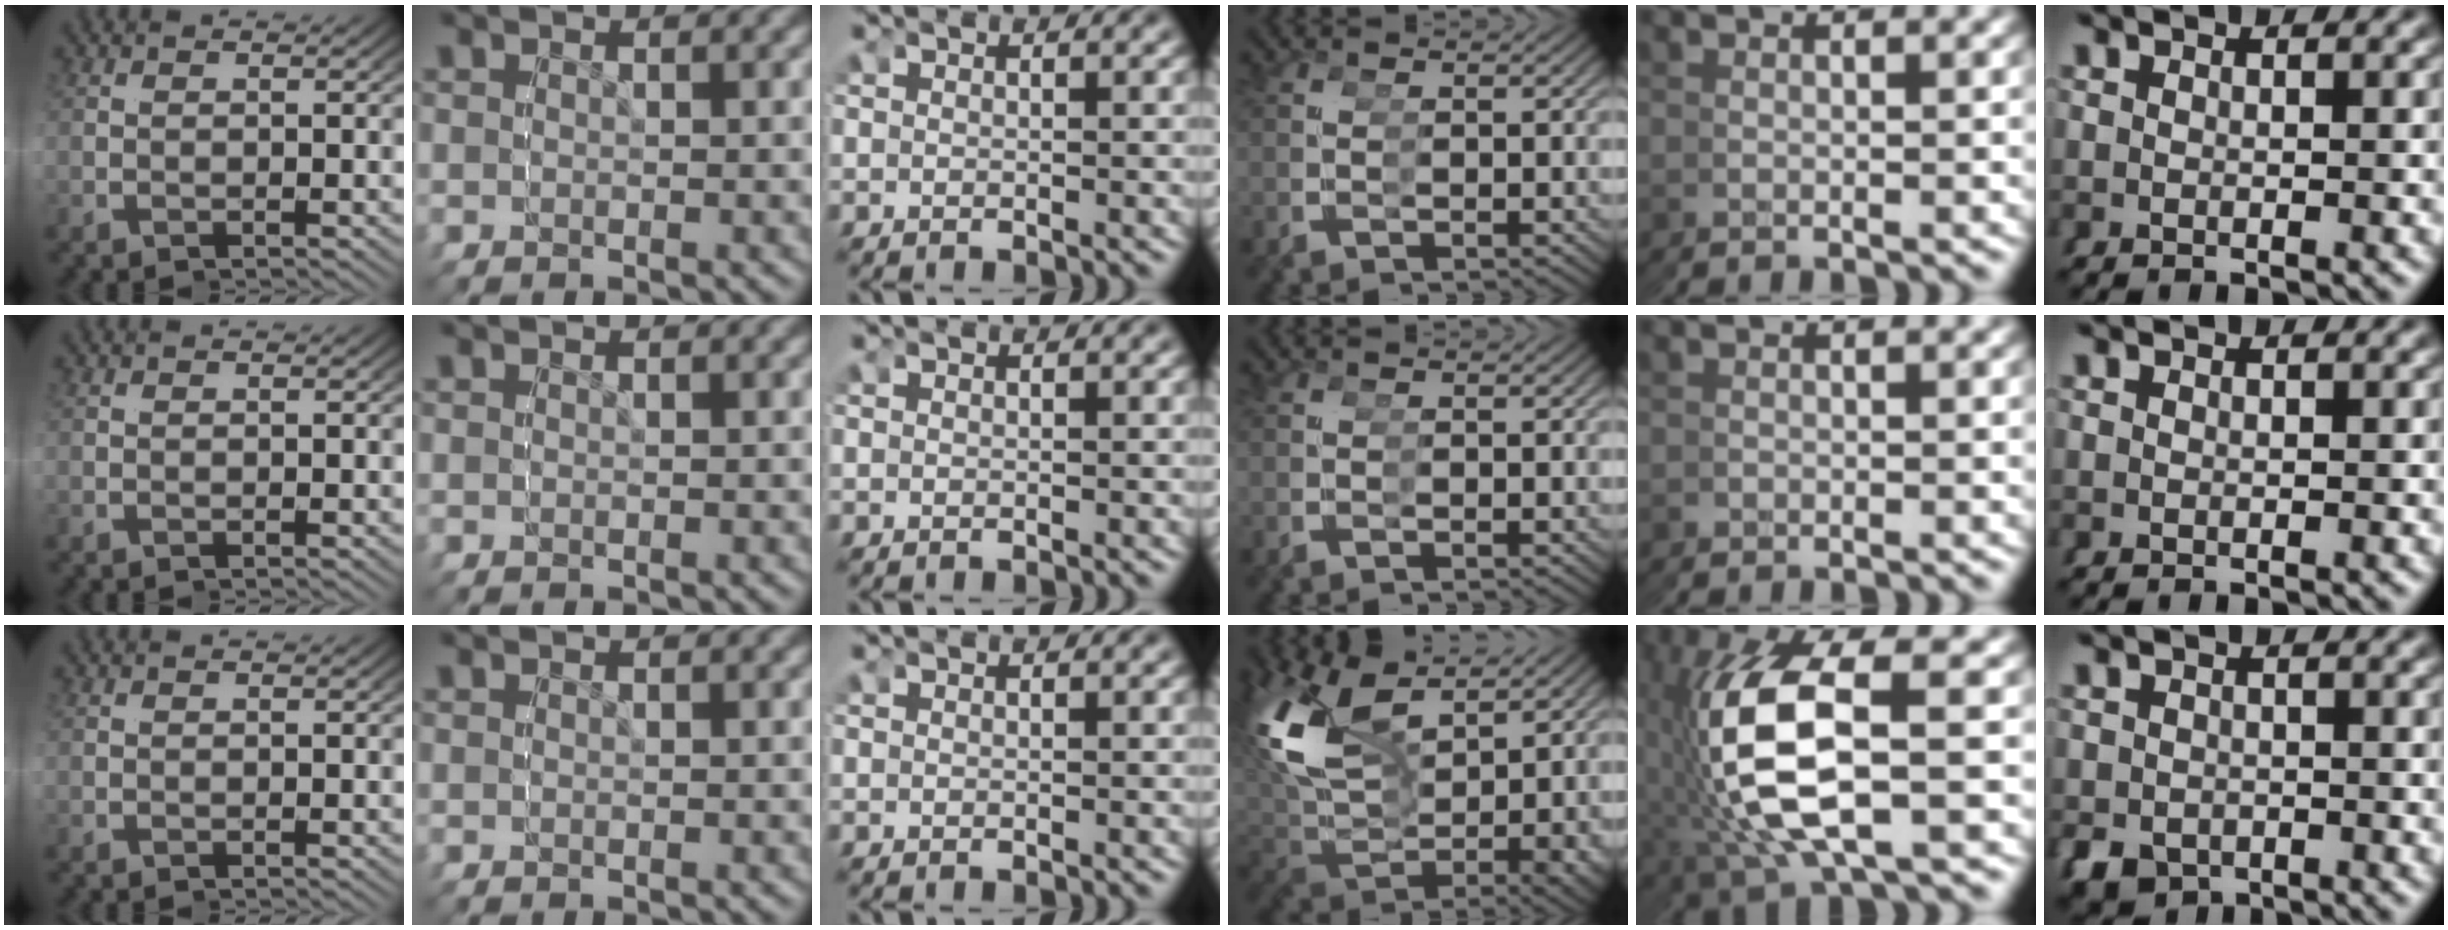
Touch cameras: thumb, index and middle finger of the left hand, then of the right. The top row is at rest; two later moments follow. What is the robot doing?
{"motion": "grasp_and_lifting", "object": "glue stick"}